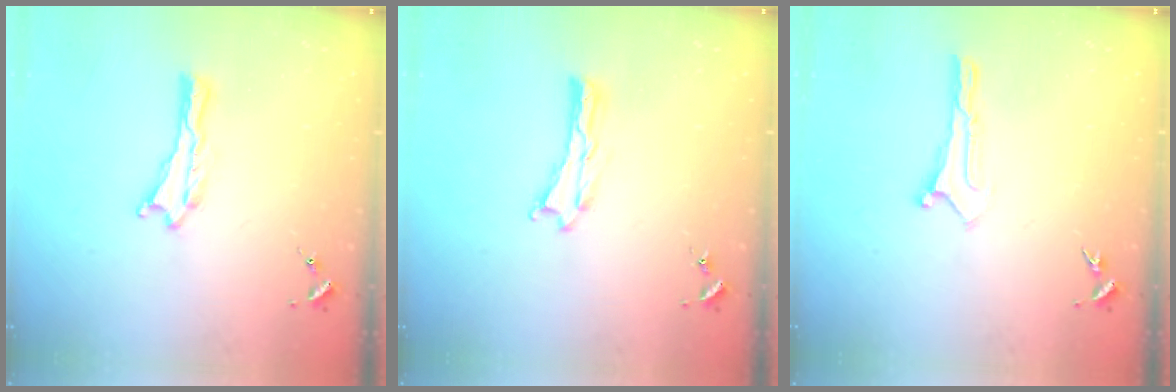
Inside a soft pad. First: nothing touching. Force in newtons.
{"total": 0.0}
{"total": 0.0}